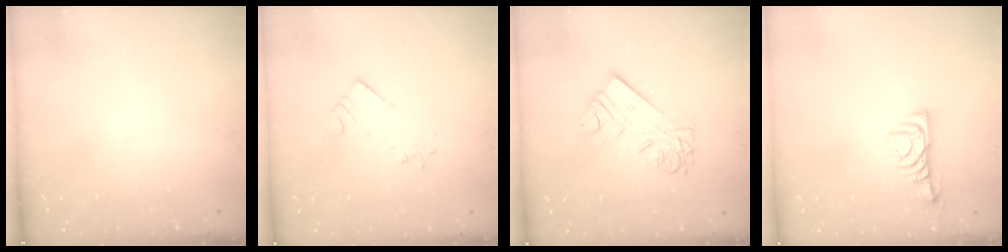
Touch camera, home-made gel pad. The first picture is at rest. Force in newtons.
{"total": 2.6, "press": 2.6, "slide": 0.2}
{"total": 11.4, "press": 11.4, "slide": 1.0}
{"total": 6.0, "press": 5.9, "slide": 0.7}